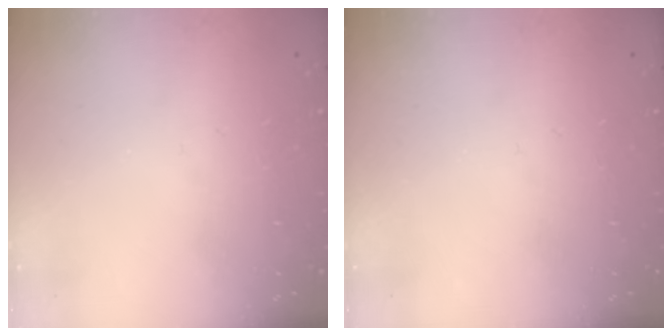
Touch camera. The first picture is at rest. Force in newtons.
{"total": 0.0}